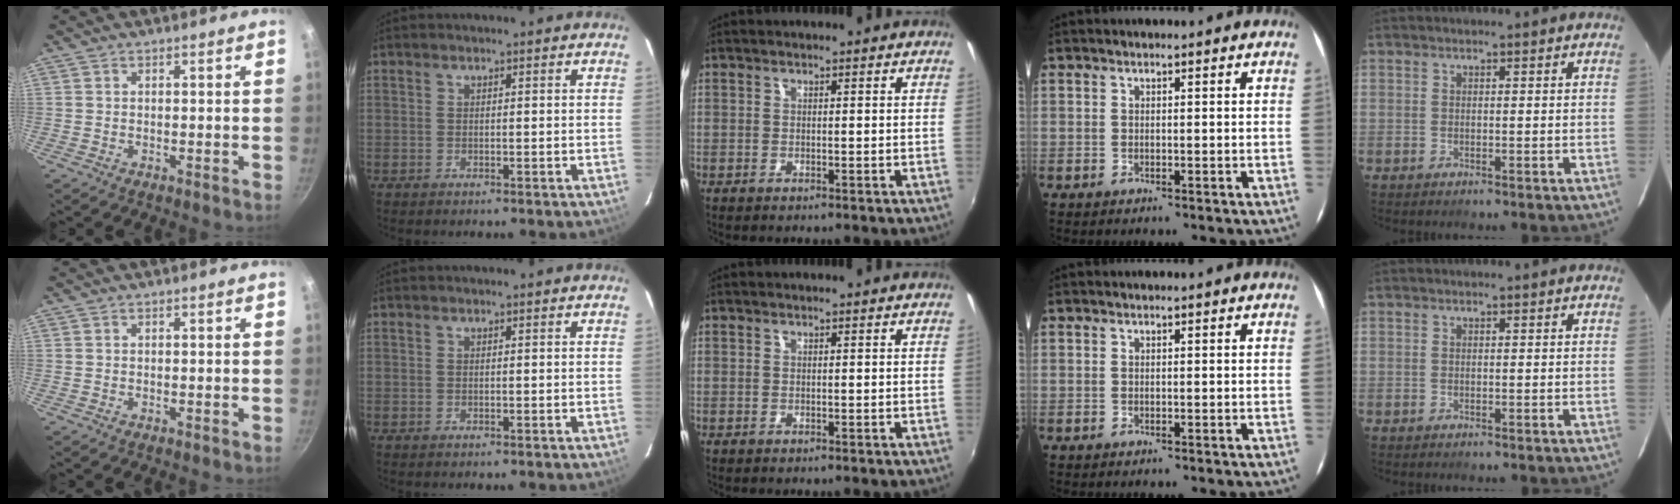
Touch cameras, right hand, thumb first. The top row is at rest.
{}